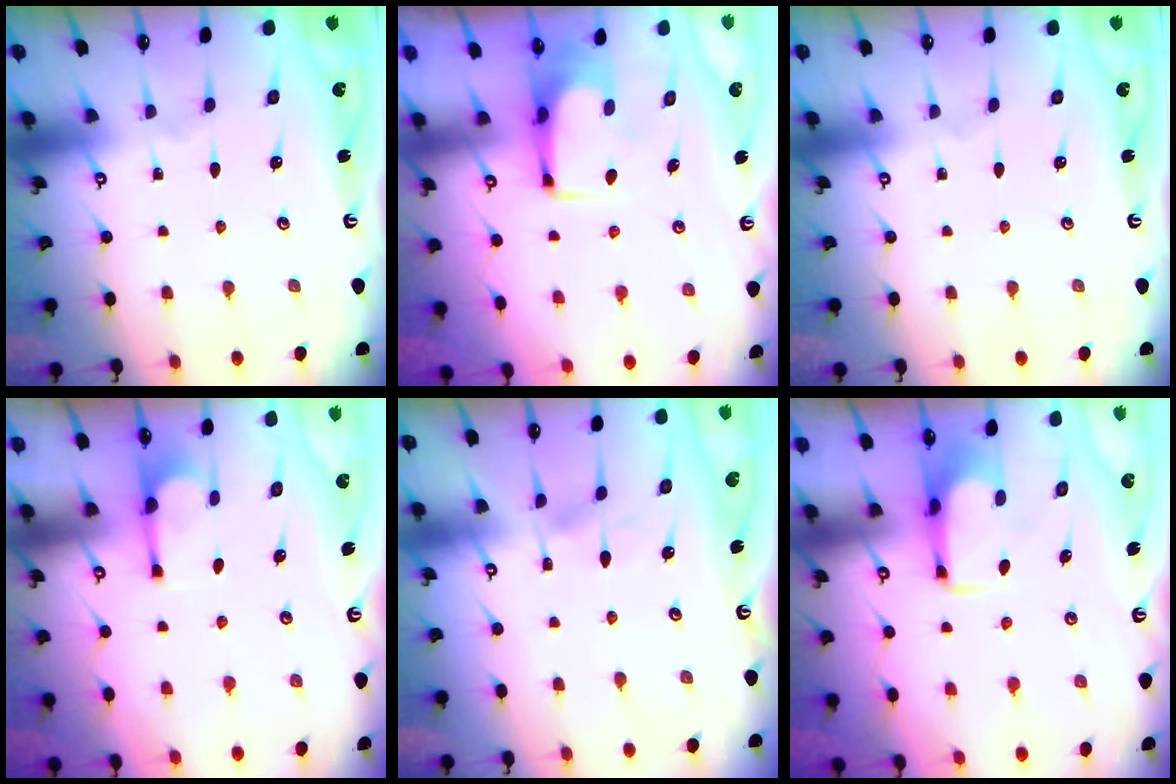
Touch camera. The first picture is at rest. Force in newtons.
{"total": 1.4, "press": 1.4, "slide": 0.1}
{"total": 0.0}
{"total": 1.2, "press": 1.1, "slide": 0.5}
{"total": 4.4, "press": 4.4, "slide": 0.4}
{"total": 2.1, "press": 2.1, "slide": 0.4}